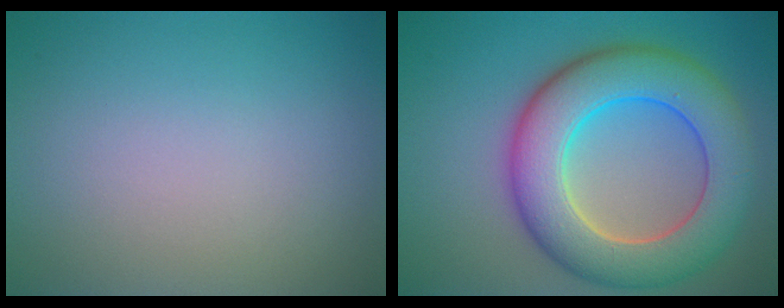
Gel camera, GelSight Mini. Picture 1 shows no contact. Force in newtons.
{"total": 10.0, "press": 9.9, "slide": 0.5}